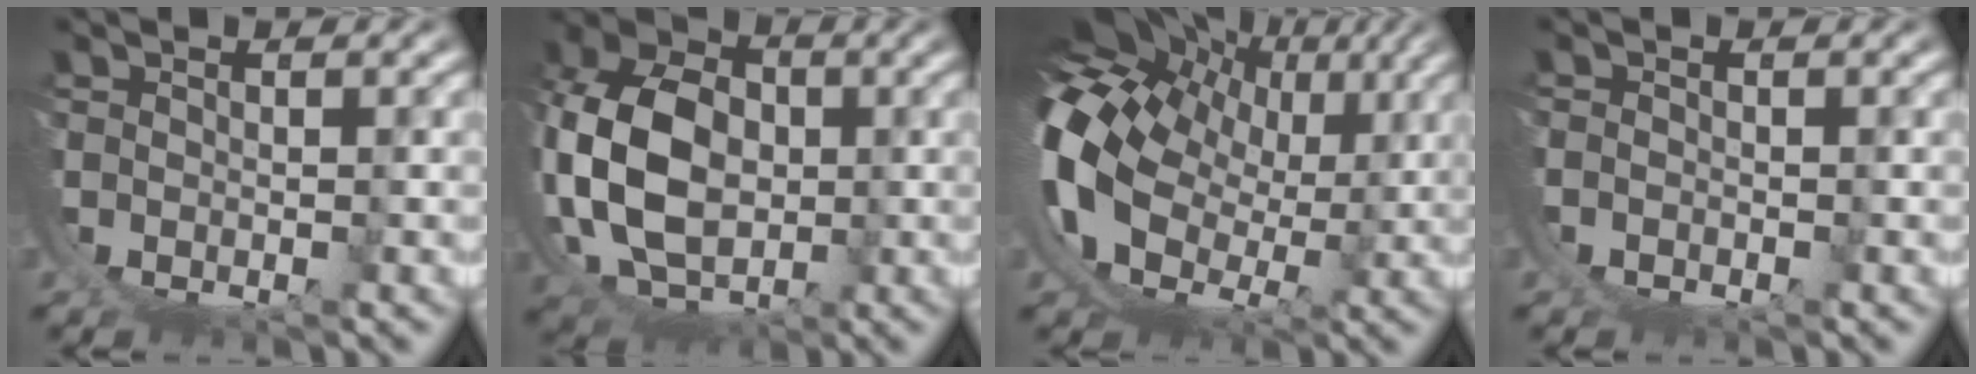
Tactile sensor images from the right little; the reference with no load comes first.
{"total": 12.5, "force": [3.4, 8.5, 8.4], "torque": [-0.203, -0.038, 0.080]}
{"total": 21.7, "force": [4.7, 17.6, 11.8], "torque": [-0.284, -0.031, 0.069]}
{"total": 1.1, "force": [-0.1, 1.0, 0.4], "torque": [-0.015, -0.002, -0.004]}